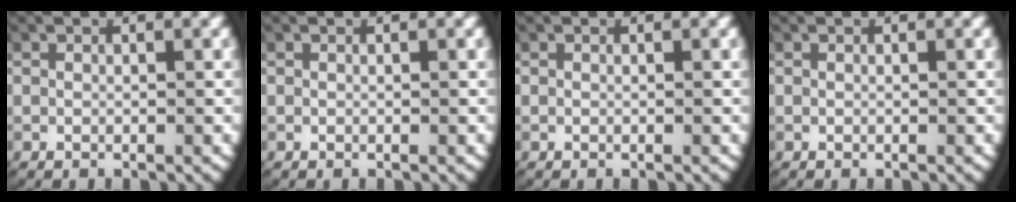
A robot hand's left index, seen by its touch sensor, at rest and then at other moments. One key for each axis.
{"total": 0.0}
{"total": 0.0}
{"total": 0.0}